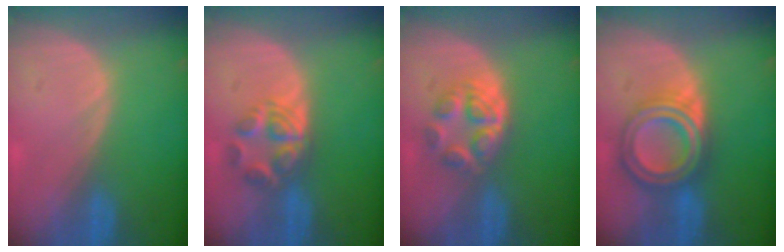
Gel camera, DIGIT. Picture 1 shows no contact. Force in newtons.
{"total": 6.0, "press": 5.2, "slide": 3.1}
{"total": 6.2, "press": 5.2, "slide": 3.3}
{"total": 7.8, "press": 7.8, "slide": 0.5}